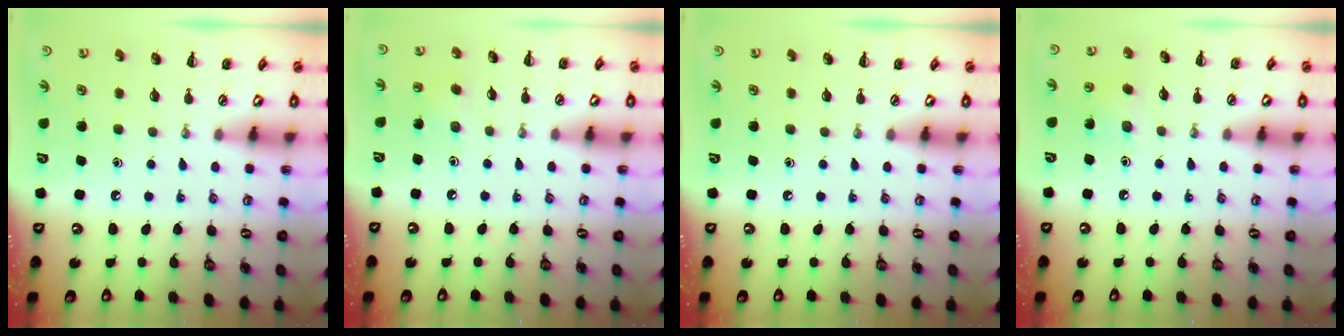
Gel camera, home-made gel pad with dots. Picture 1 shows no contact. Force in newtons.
{"total": 2.5, "press": 2.4, "slide": 0.8}
{"total": 0.0}
{"total": 7.2, "press": 7.0, "slide": 1.4}